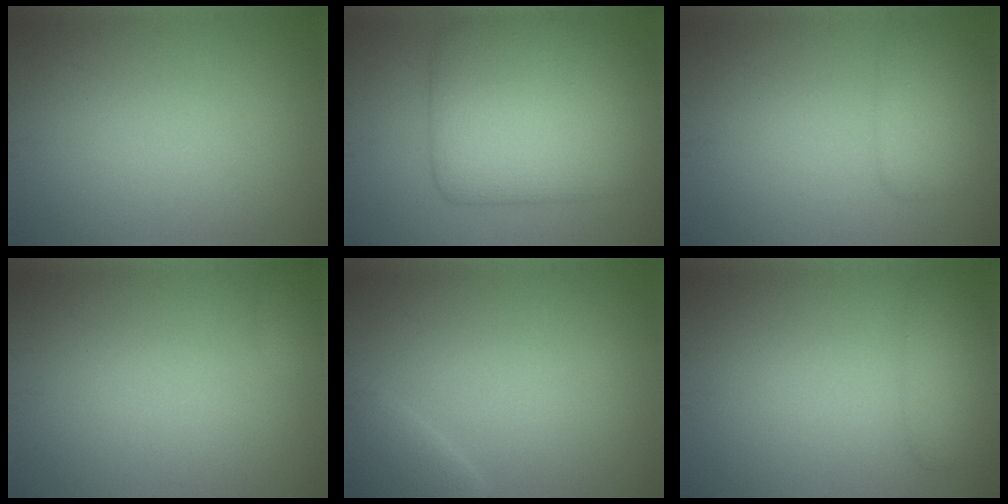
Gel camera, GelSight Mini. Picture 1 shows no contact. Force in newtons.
{"total": 9.3, "press": 9.3, "slide": 0.1}
{"total": 2.6, "press": 2.6, "slide": 0.0}
{"total": 1.5, "press": 1.5, "slide": 0.1}
{"total": 2.0, "press": 2.0, "slide": 0.2}
{"total": 2.3, "press": 2.3, "slide": 0.1}